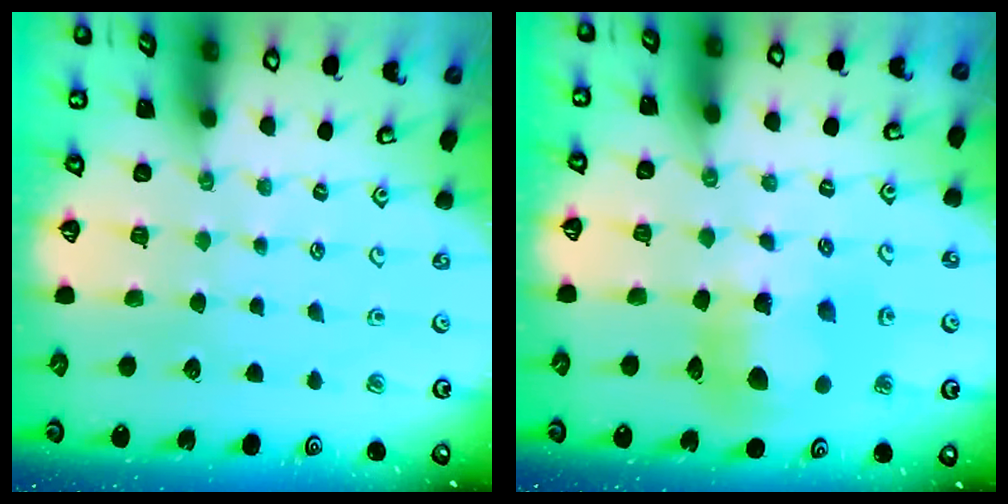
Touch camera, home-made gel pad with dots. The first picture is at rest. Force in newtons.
{"total": 11.4, "press": 11.3, "slide": 1.4}